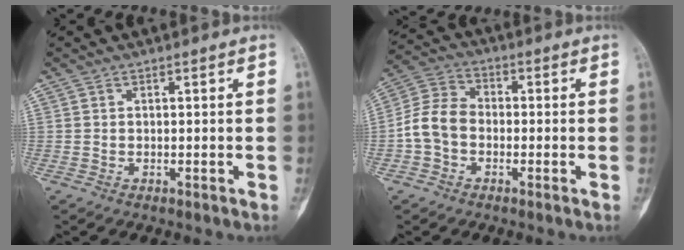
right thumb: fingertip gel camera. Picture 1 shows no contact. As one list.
[{"total": 8.1, "force": [-1.7, 6.1, 4.9], "torque": [-0.090, 0.030, -0.047]}]